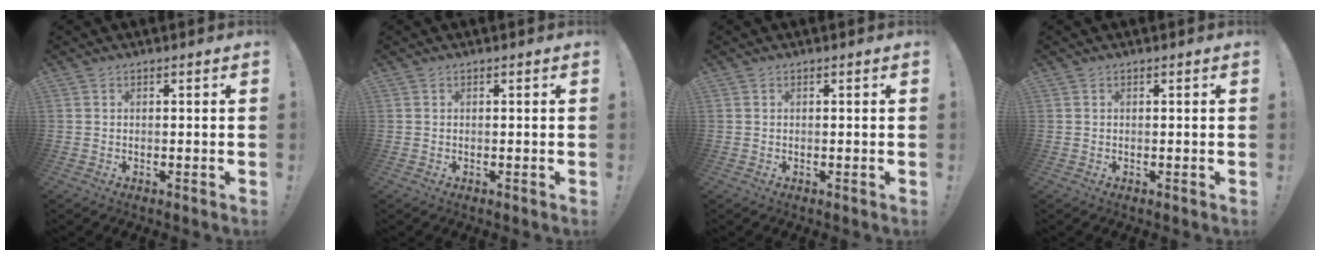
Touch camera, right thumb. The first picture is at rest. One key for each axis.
{"total": 0.0}
{"total": 0.0}
{"total": 0.0}